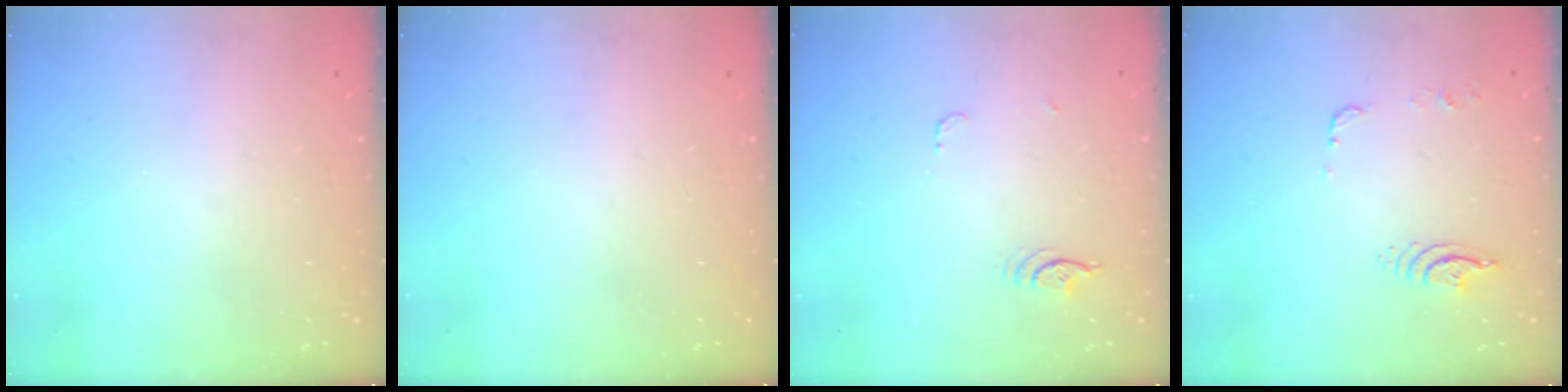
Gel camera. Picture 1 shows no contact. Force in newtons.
{"total": 0.0}
{"total": 3.9, "press": 3.6, "slide": 1.7}
{"total": 6.7, "press": 6.7, "slide": 0.5}